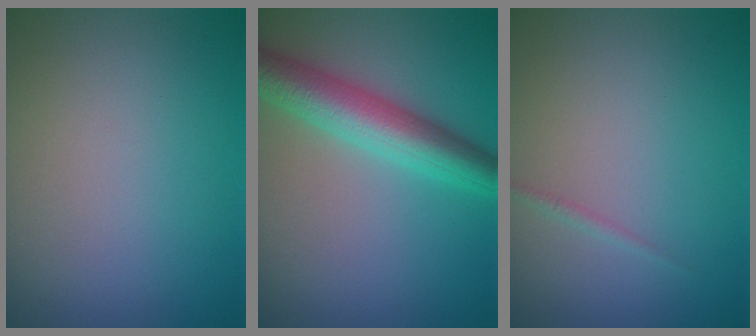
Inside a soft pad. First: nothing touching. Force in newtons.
{"total": 6.3, "press": 6.3, "slide": 0.1}
{"total": 0.5, "press": 0.5, "slide": 0.0}